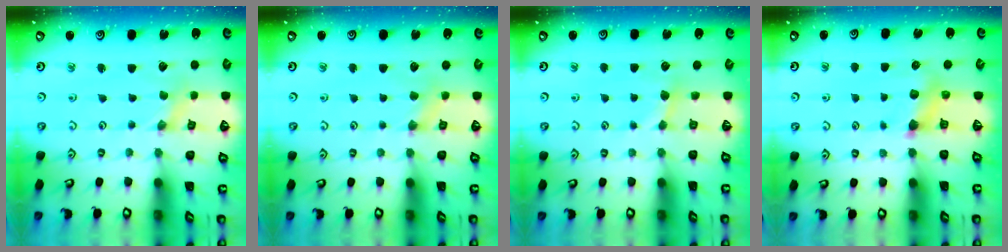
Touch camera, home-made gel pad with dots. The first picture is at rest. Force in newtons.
{"total": 2.8, "press": 2.7, "slide": 0.6}
{"total": 2.9, "press": 2.9, "slide": 0.4}
{"total": 5.9, "press": 5.9, "slide": 0.2}